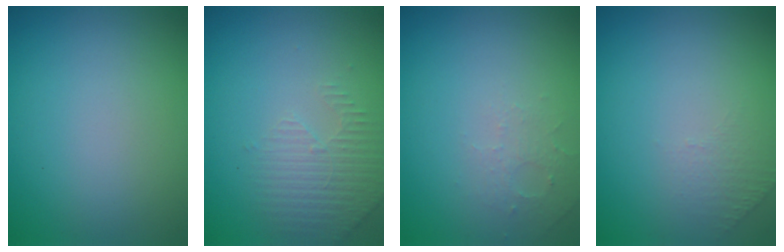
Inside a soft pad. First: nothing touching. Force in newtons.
{"total": 2.8, "press": 2.7, "slide": 0.8}
{"total": 1.6, "press": 1.5, "slide": 0.4}
{"total": 1.0, "press": 0.5, "slide": 0.9}